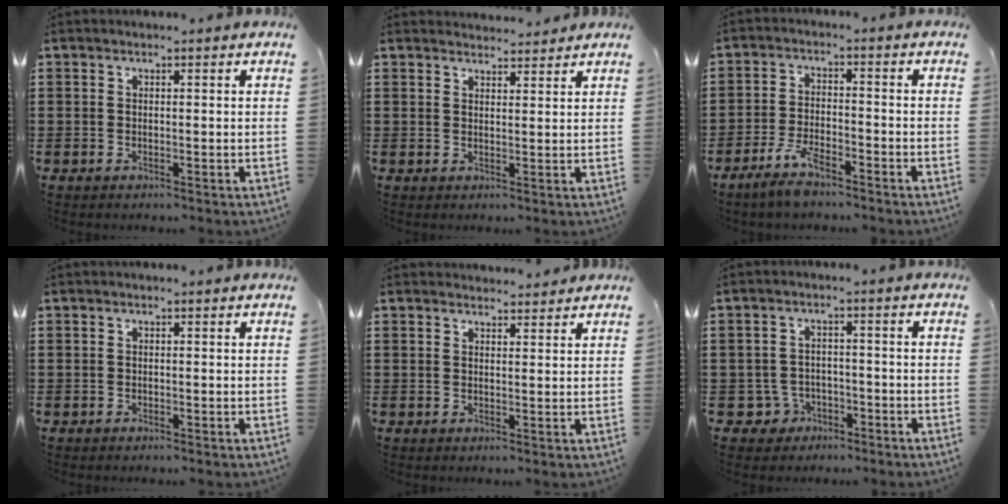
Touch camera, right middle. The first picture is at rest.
{"total": 2.5, "force": [2.5, 0.5, 0.0], "torque": [0.002, -0.005, 0.046]}
{"total": 5.0, "force": [-3.9, 1.3, 2.8], "torque": [-0.068, -0.001, -0.078]}
{"total": 0.0}
{"total": 2.0, "force": [2.0, 0.4, 0.1], "torque": [0.001, 0.001, 0.037]}
{"total": 3.8, "force": [-2.6, 2.6, 0.8], "torque": [-0.039, 0.001, -0.059]}